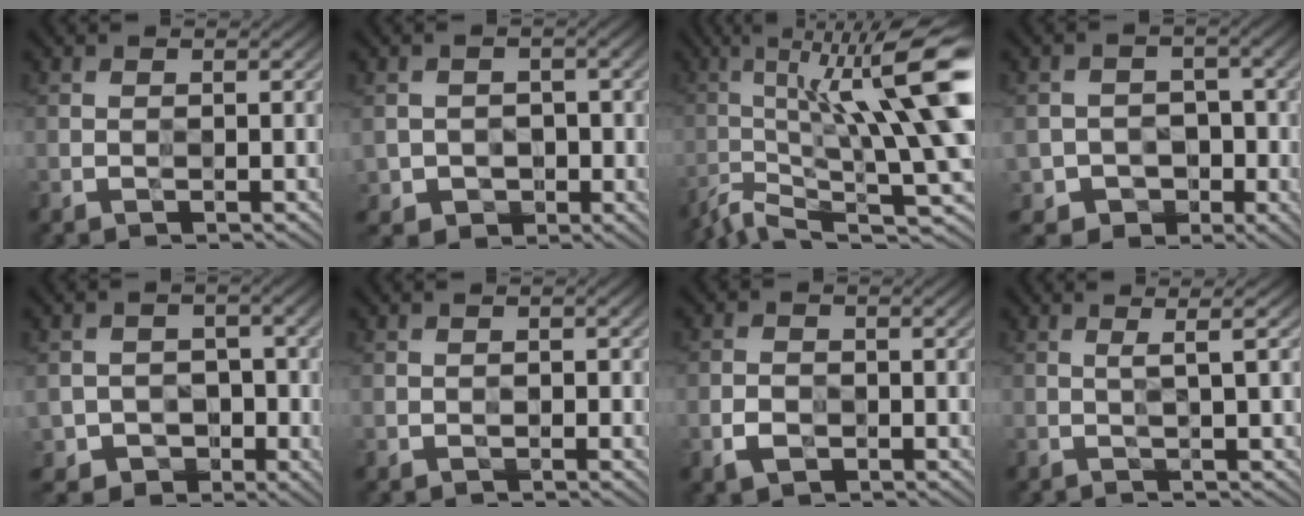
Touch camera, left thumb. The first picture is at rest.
{"total": 3.8, "force": [-1.0, 3.5, 0.9], "torque": [-0.022, -0.004, -0.020]}
{"total": 15.8, "force": [-2.3, 3.0, 15.4], "torque": [-0.241, -0.004, -0.033]}
{"total": 6.2, "force": [-2.5, 5.4, 1.5], "torque": [-0.022, -0.008, -0.056]}
{"total": 5.3, "force": [-2.3, 4.6, 1.3], "torque": [-0.017, -0.004, -0.047]}
{"total": 0.7, "force": [-0.4, 0.5, 0.3], "torque": [-0.002, -0.002, -0.007]}
{"total": 2.5, "force": [-1.2, 1.7, 1.4], "torque": [-0.027, 0.001, -0.027]}
{"total": 3.7, "force": [0.6, 0.3, 3.7], "torque": [-0.055, 0.013, 0.002]}